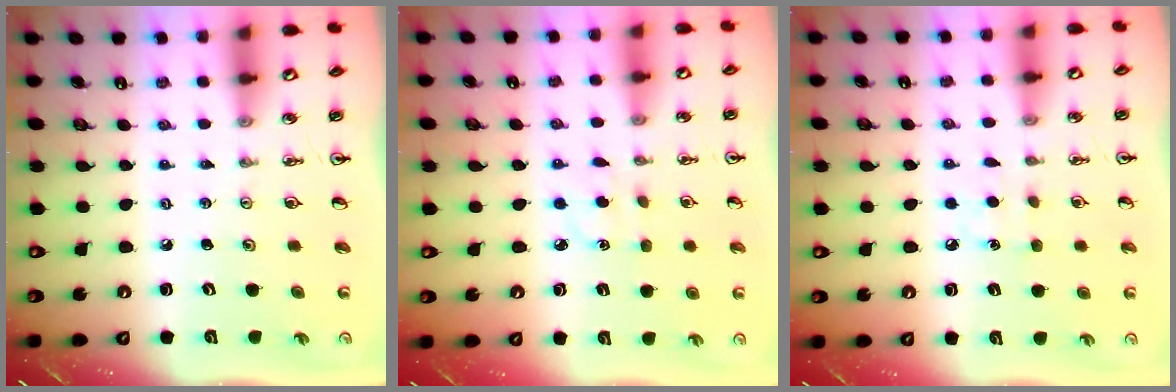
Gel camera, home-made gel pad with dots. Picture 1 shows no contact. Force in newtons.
{"total": 3.9, "press": 3.8, "slide": 0.4}
{"total": 5.5, "press": 5.5, "slide": 0.6}